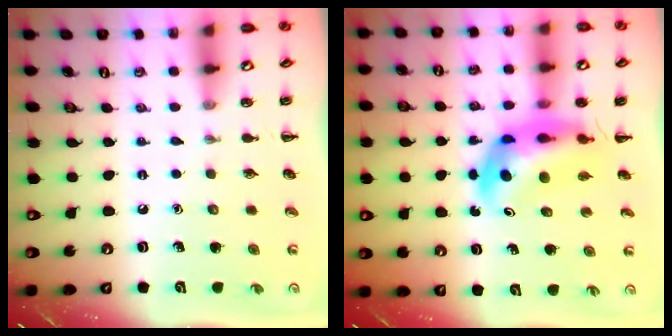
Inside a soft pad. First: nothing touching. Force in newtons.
{"total": 7.2, "press": 6.8, "slide": 2.4}